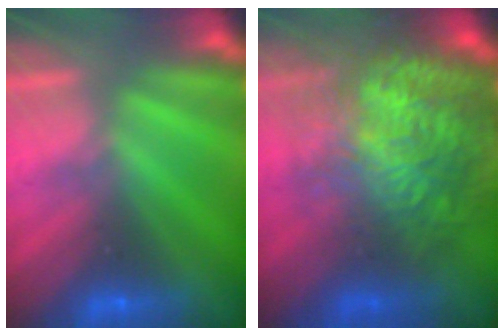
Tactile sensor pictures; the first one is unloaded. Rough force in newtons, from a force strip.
{"total": 7.3}